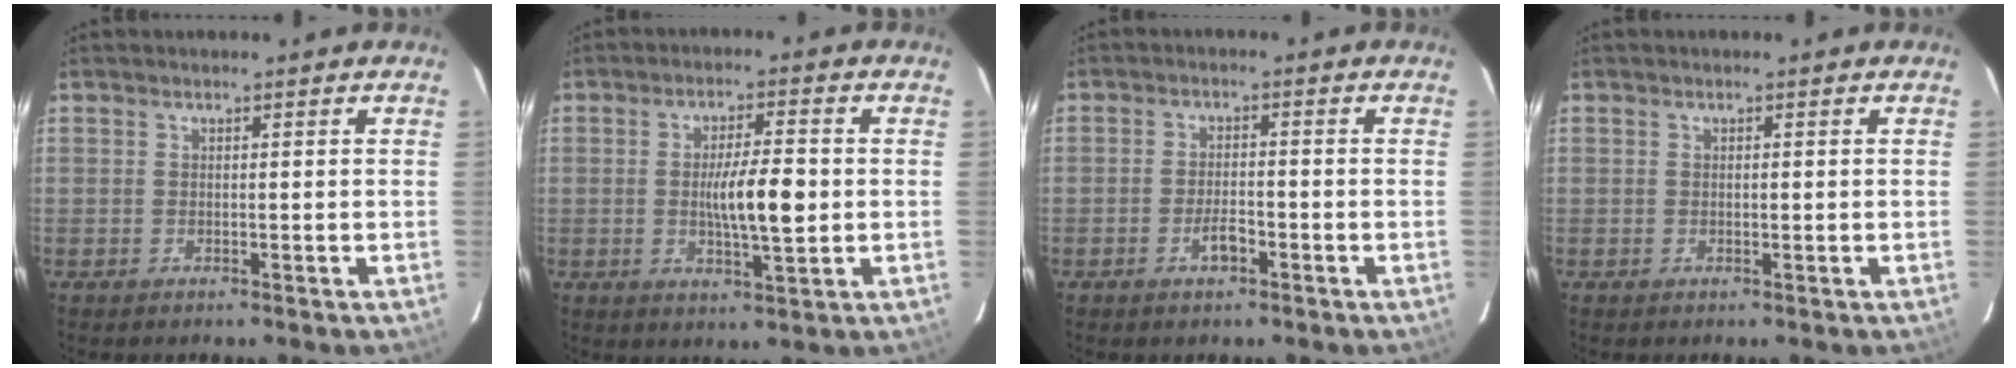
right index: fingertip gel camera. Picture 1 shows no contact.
{"total": 7.9, "force": [-0.4, 1.4, 7.8], "torque": [-0.137, -0.001, -0.006]}
{"total": 3.1, "force": [-1.6, 1.0, 2.4], "torque": [-0.046, 0.002, -0.029]}
{"total": 0.5, "force": [0.0, 0.1, 0.5], "torque": [-0.010, 0.000, 0.001]}